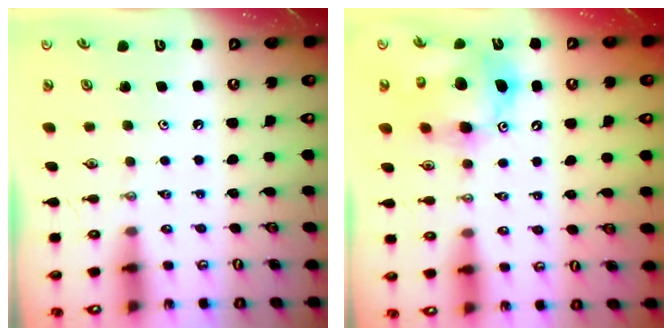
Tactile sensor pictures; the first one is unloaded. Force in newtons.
{"total": 14.2, "press": 14.0, "slide": 2.4}